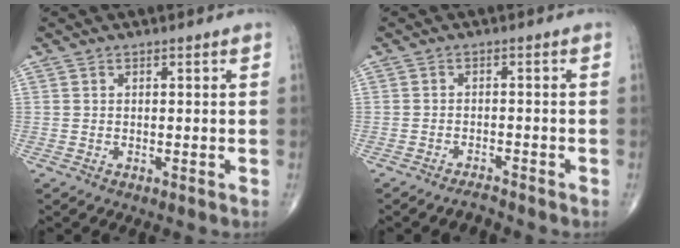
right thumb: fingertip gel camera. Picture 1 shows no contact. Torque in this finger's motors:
{"motor_torque": [1.27, 0.26, 0.04, -0.42, 0.02]}